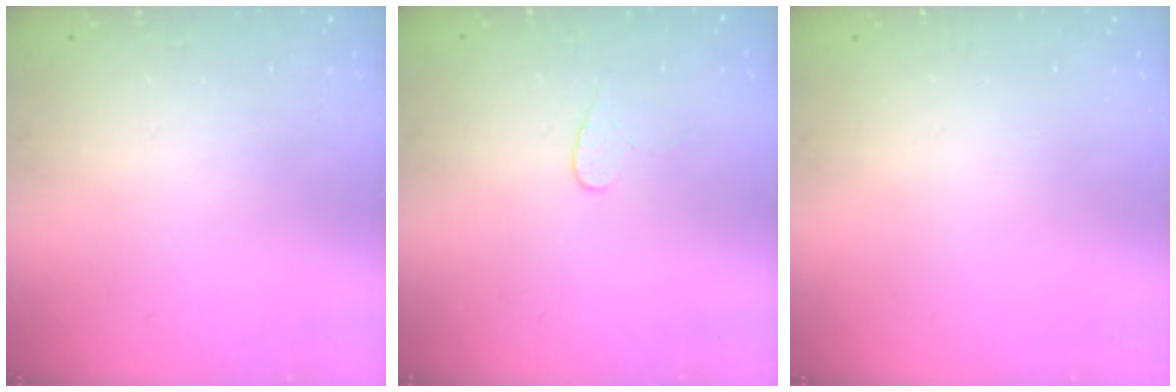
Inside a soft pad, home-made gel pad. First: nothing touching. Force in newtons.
{"total": 3.7, "press": 3.7, "slide": 0.4}
{"total": 0.0}